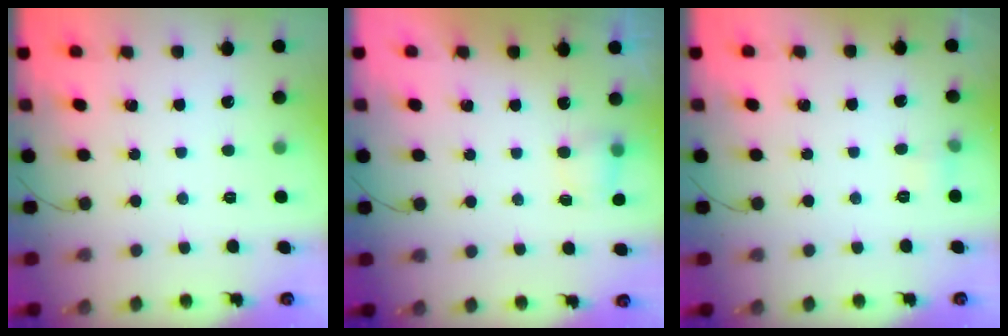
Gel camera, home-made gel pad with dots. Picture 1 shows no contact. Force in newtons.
{"total": 4.2, "press": 4.0, "slide": 1.2}
{"total": 3.8, "press": 3.6, "slide": 1.2}